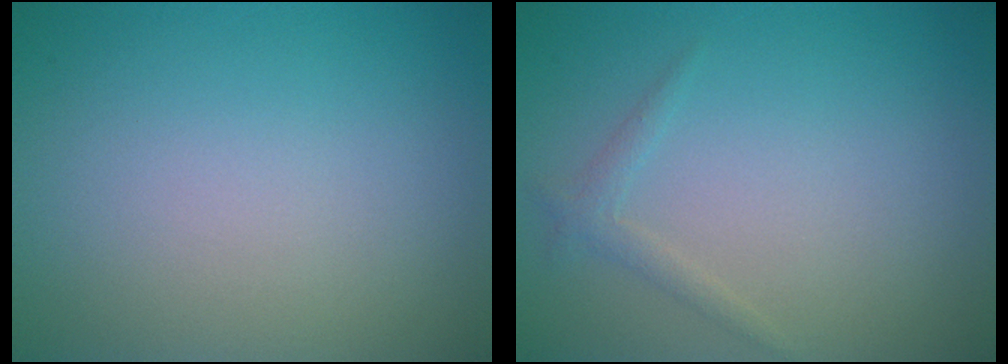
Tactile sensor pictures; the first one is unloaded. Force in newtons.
{"total": 1.1, "press": 1.1, "slide": 0.1}